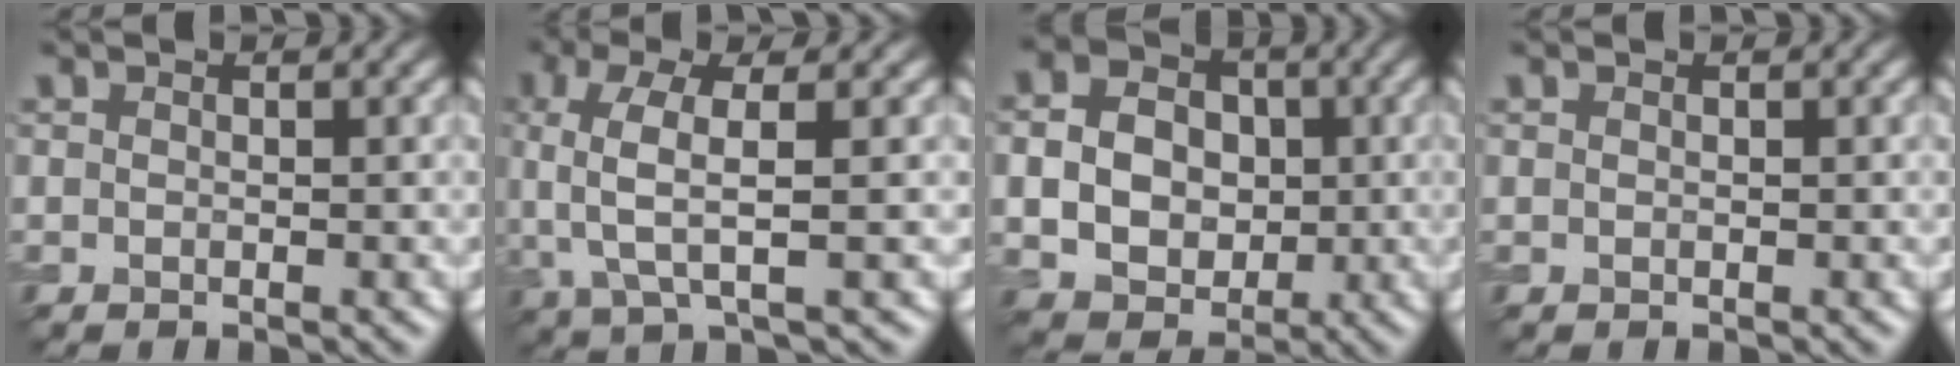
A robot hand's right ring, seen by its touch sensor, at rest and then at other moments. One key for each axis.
{"total": 5.1, "fx": 0.6, "fy": 1.7, "fz": 4.7, "tx": -0.109, "ty": 0.003, "tz": 0.012}
{"total": 6.4, "fx": -0.1, "fy": 5.1, "fz": 3.8, "tx": -0.077, "ty": 0.005, "tz": -0.006}
{"total": 0.0}